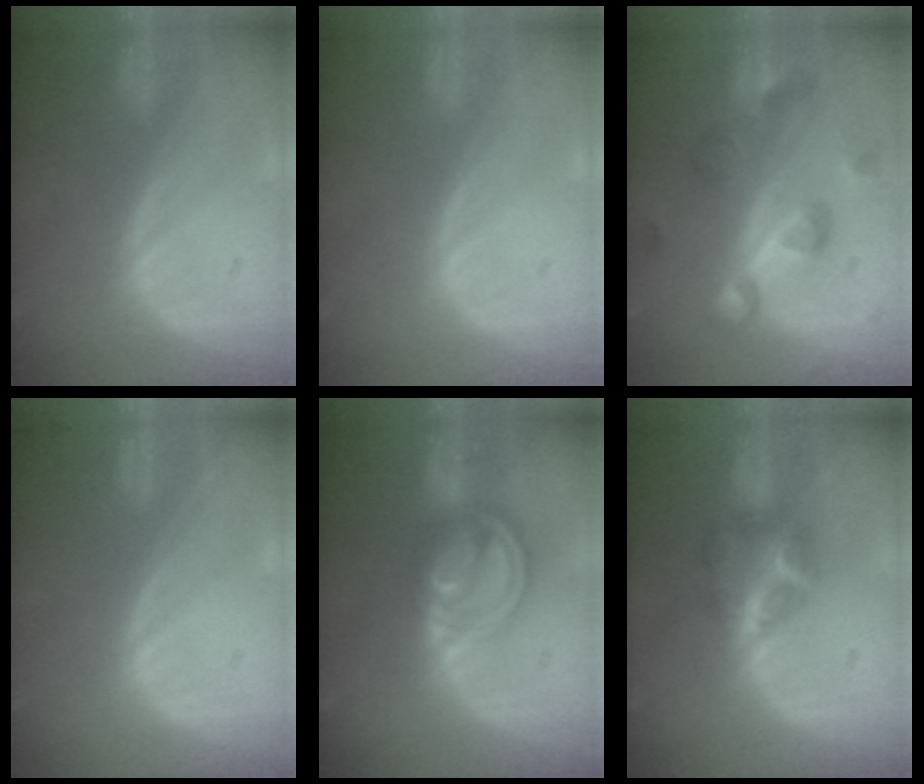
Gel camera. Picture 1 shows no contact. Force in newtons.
{"total": 0.0}
{"total": 9.4, "press": 8.3, "slide": 4.4}
{"total": 0.0}
{"total": 8.0, "press": 6.9, "slide": 4.0}
{"total": 5.7, "press": 5.6, "slide": 0.8}